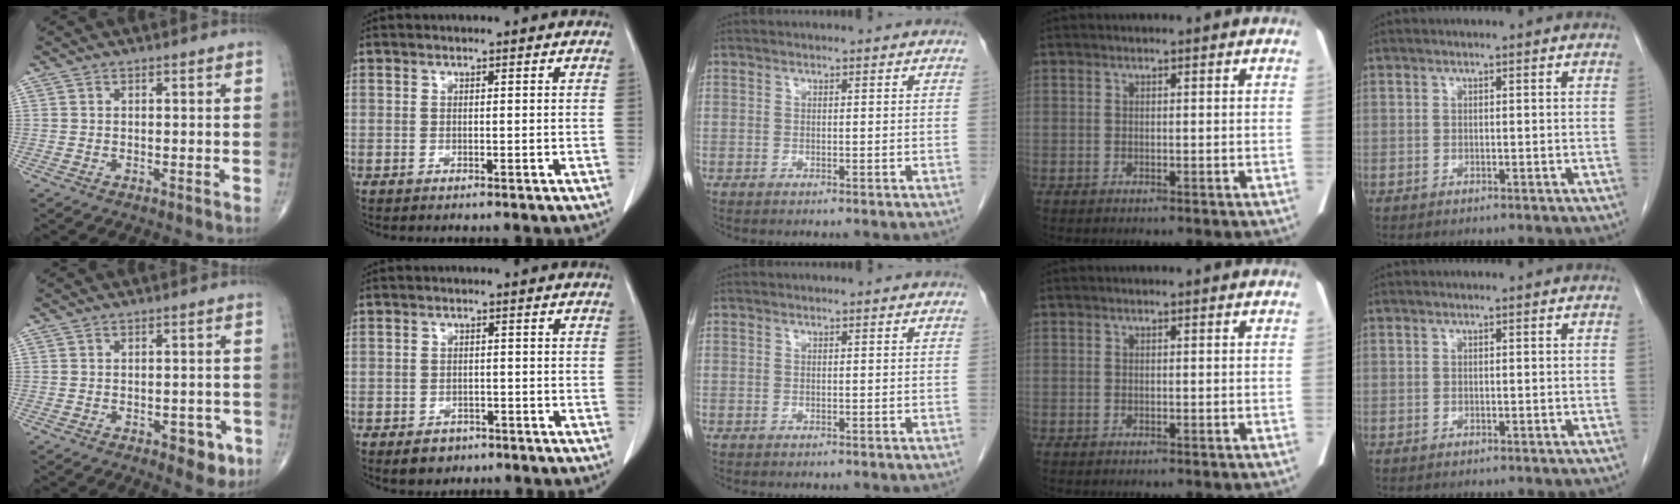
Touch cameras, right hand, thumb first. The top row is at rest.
{"thumb": {"total": 4.6, "force": [-2.1, 2.5, 3.3], "torque": [-0.020, 0.008, -0.023]}, "index": {"total": 3.1, "force": [-1.9, 2.3, 0.9], "torque": [-0.011, 0.006, -0.020]}}